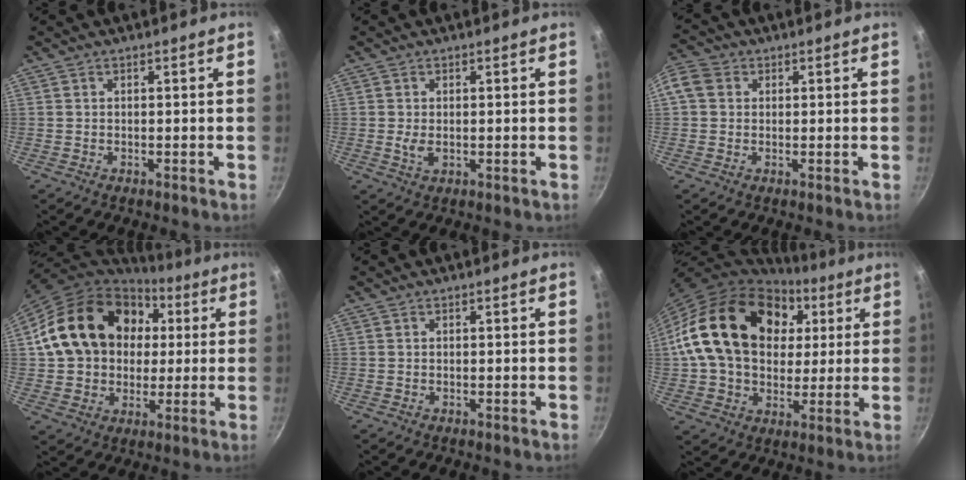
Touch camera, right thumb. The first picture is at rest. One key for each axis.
{"total": 2.3, "fx": 0.0, "fy": 1.3, "fz": 1.9, "tx": -0.037, "ty": -0.005, "tz": 0.004}
{"total": 6.4, "fx": 1.3, "fy": 5.4, "fz": 3.3, "tx": -0.066, "ty": 0.011, "tz": 0.009}
{"total": 22.5, "fx": 4.5, "fy": 17.6, "fz": 13.2, "tx": -0.212, "ty": 0.033, "tz": 0.081}
{"total": 0.0}
{"total": 24.4, "fx": 6.0, "fy": 17.9, "fz": 15.4, "tx": -0.250, "ty": 0.013, "tz": 0.103}